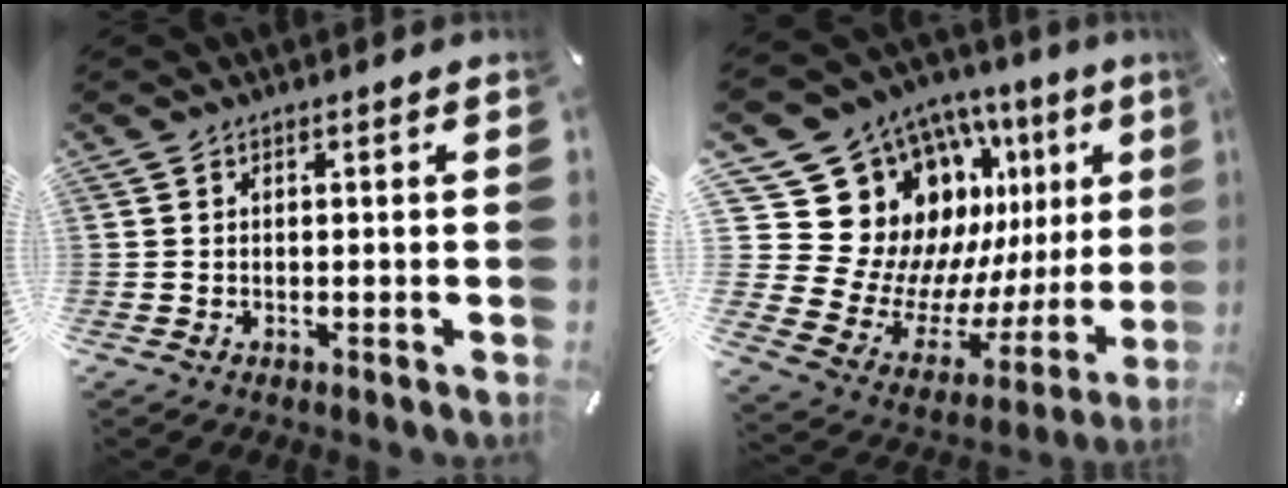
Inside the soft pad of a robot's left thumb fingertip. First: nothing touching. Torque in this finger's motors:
{"motor_torque": [1.24, 0.50, 0.66, 0.02, 0.11]}